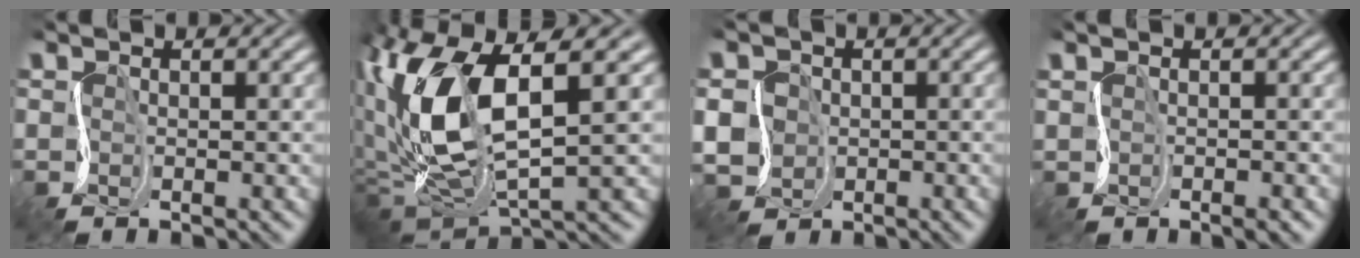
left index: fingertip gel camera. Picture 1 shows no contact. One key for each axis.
{"total": 11.0, "fx": 1.4, "fy": 4.7, "fz": 9.9, "tx": -0.209, "ty": 0.003, "tz": 0.026}
{"total": 4.7, "fx": -0.8, "fy": 4.2, "fz": 2.0, "tx": -0.047, "ty": -0.001, "tz": -0.034}
{"total": 1.4, "fx": -0.5, "fy": 0.6, "fz": 1.1, "tx": -0.014, "ty": -0.005, "tz": -0.002}